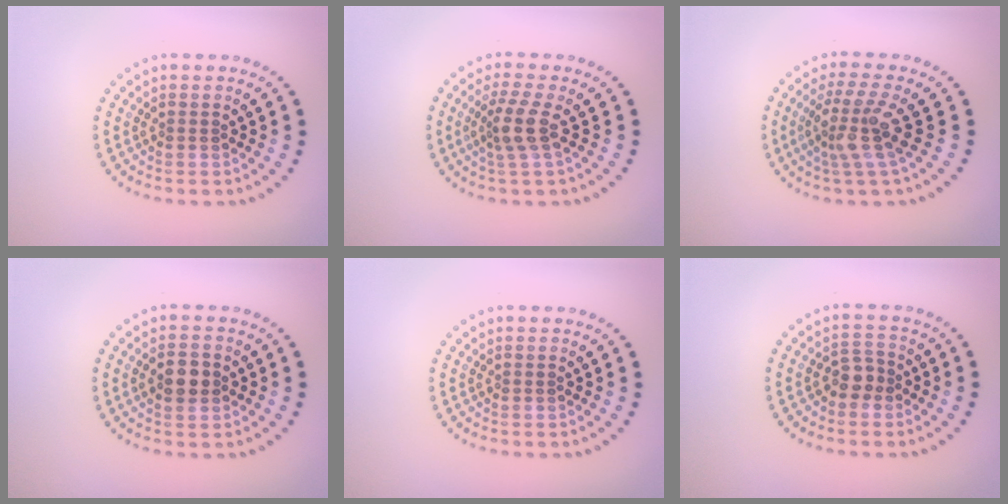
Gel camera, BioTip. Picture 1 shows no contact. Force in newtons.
{"total": 3.0, "press": 2.3, "slide": 1.9}
{"total": 4.0, "press": 3.0, "slide": 2.6}
{"total": 3.4, "press": 3.4, "slide": 0.2}
{"total": 0.0}
{"total": 2.0, "press": 1.8, "slide": 0.9}